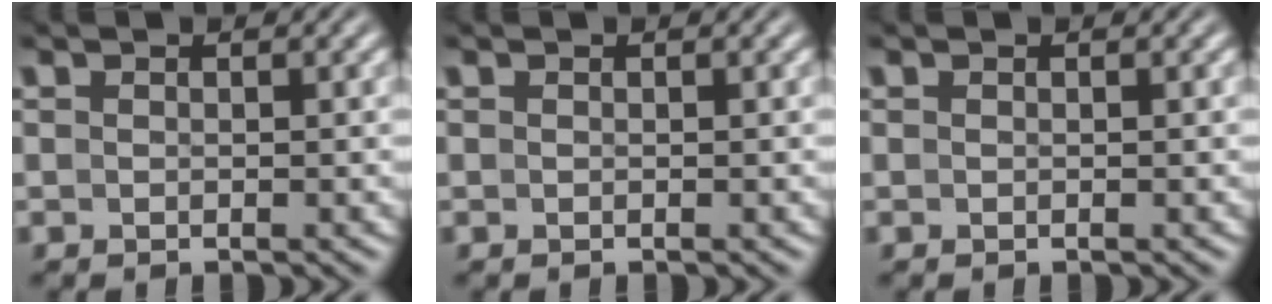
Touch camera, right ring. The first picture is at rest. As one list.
[{"total": 0.0}, {"total": 0.0}]